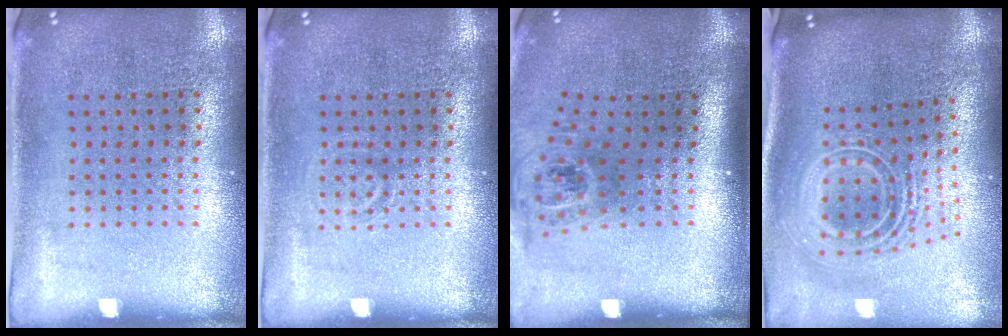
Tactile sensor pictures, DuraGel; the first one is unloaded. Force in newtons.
{"total": 0.8, "press": 0.8, "slide": 0.2}
{"total": 1.8, "press": 1.3, "slide": 1.2}
{"total": 2.7, "press": 1.8, "slide": 2.0}